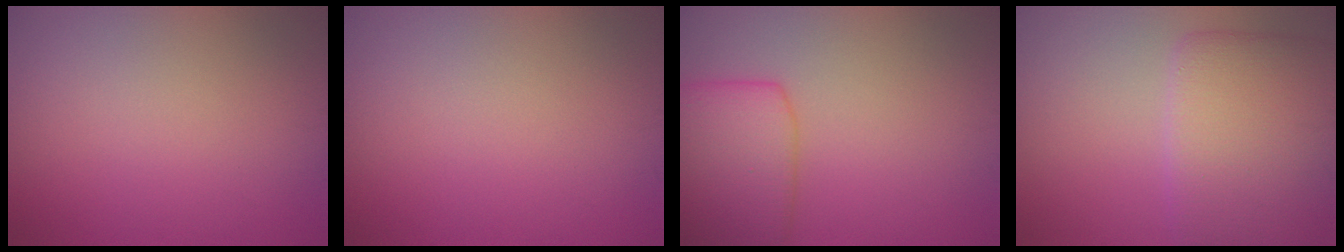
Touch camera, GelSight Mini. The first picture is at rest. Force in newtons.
{"total": 0.0}
{"total": 6.1, "press": 6.1, "slide": 0.4}
{"total": 7.8, "press": 7.8, "slide": 0.3}